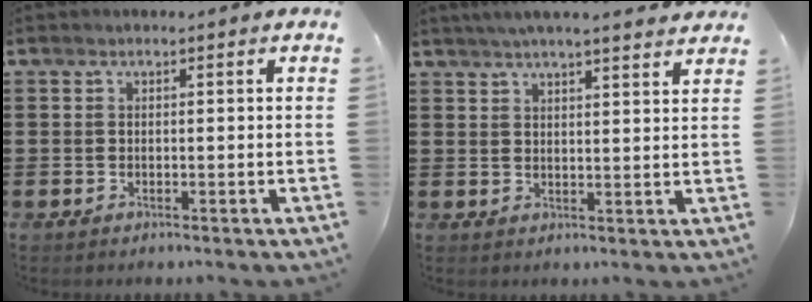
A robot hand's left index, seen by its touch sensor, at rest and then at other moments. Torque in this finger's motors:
{"motor_torque": [1.07, -1.07, 0.48, 0.15]}